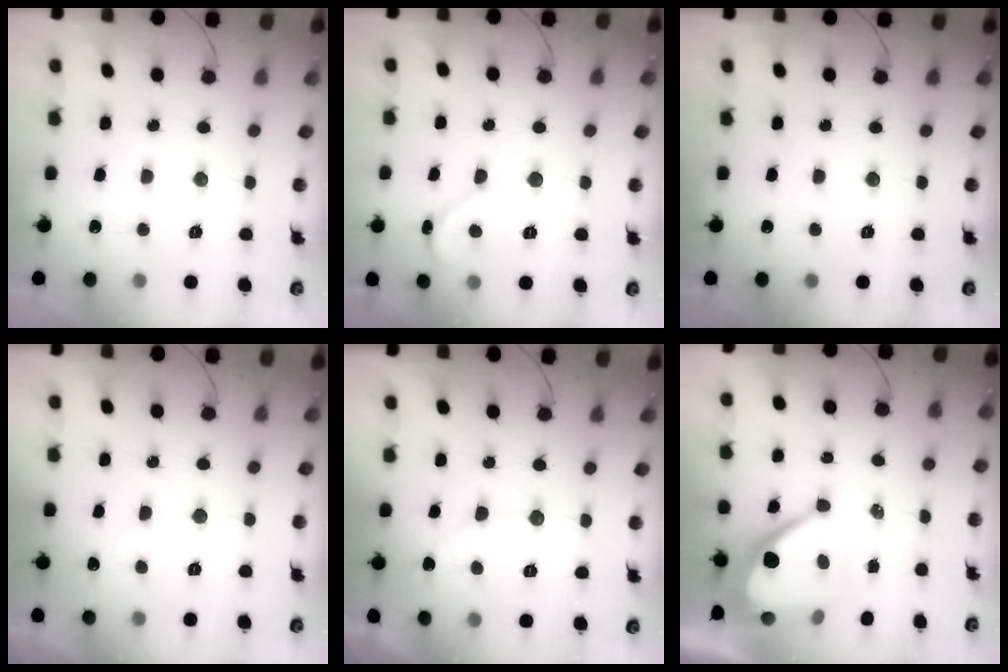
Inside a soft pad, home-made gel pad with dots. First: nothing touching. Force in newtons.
{"total": 1.6, "press": 1.6, "slide": 0.0}
{"total": 0.0}
{"total": 2.4, "press": 2.4, "slide": 0.1}
{"total": 5.3, "press": 5.3, "slide": 0.3}
{"total": 14.1, "press": 14.1, "slide": 1.4}